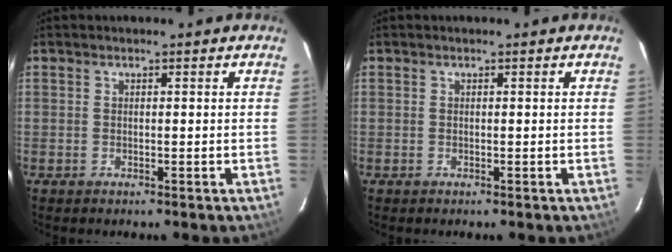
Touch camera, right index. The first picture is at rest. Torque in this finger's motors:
{"motor_torque": [0.00, 0.00, 0.02, 0.00]}